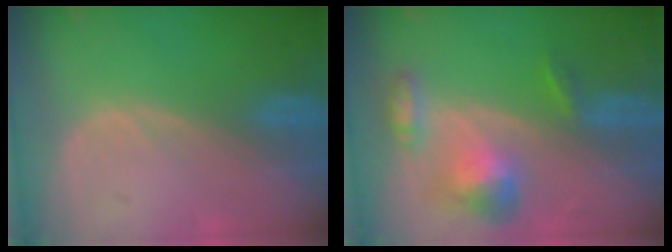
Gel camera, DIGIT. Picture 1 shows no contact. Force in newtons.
{"total": 6.5, "press": 6.0, "slide": 2.4}